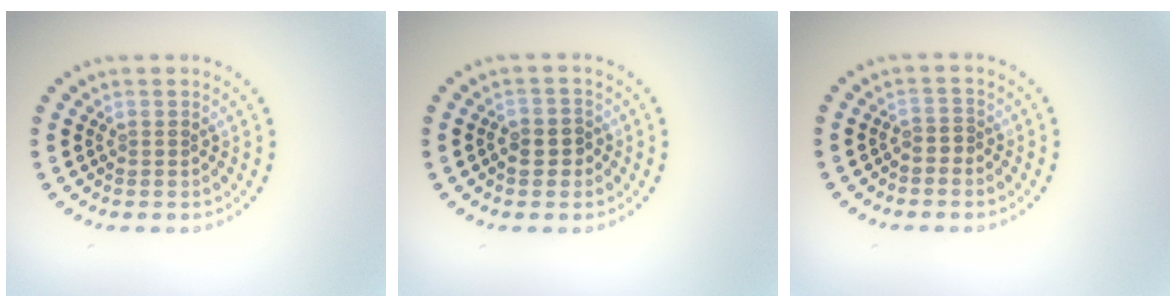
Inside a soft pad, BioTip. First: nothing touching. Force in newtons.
{"total": 2.3, "press": 2.2, "slide": 0.8}
{"total": 0.8, "press": 0.5, "slide": 0.6}